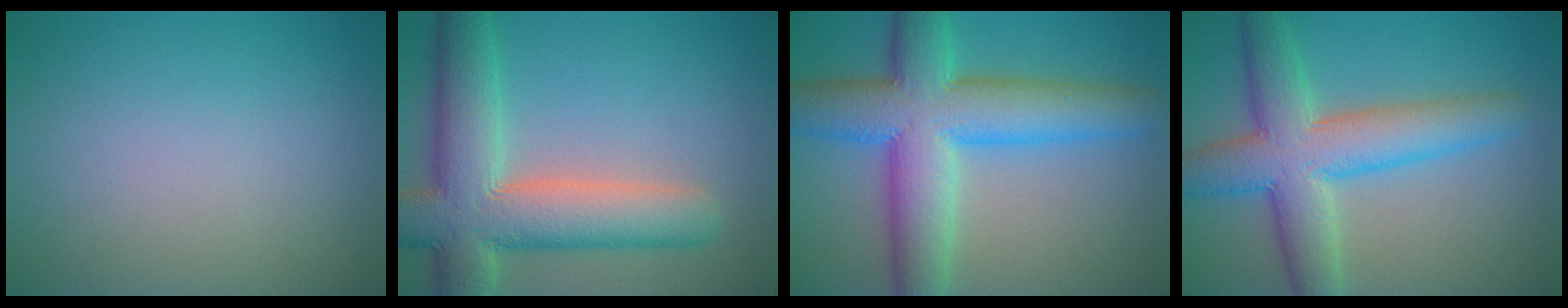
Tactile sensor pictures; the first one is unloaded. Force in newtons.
{"total": 10.3, "press": 10.2, "slide": 0.6}
{"total": 10.5, "press": 10.5, "slide": 0.2}
{"total": 8.3, "press": 8.3, "slide": 0.2}